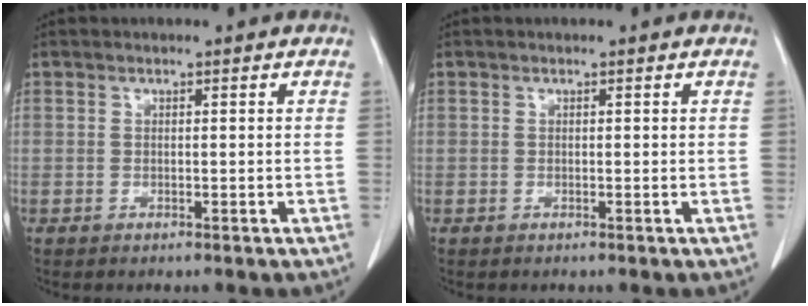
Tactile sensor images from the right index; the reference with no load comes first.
{"total": 0.0}